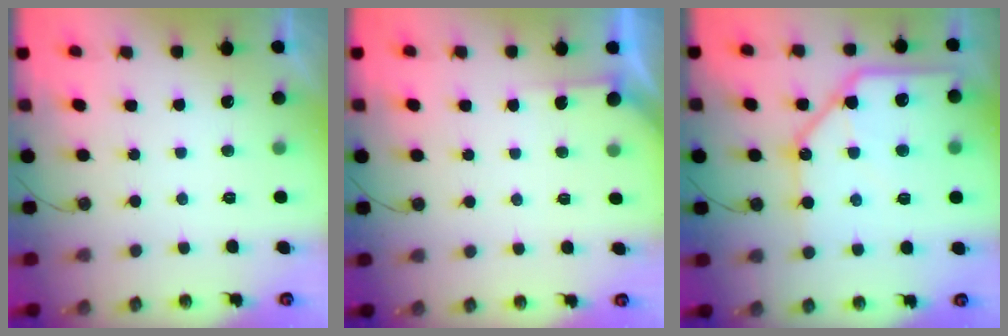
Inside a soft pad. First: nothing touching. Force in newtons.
{"total": 3.1, "press": 3.1, "slide": 0.2}
{"total": 18.2, "press": 18.1, "slide": 2.0}